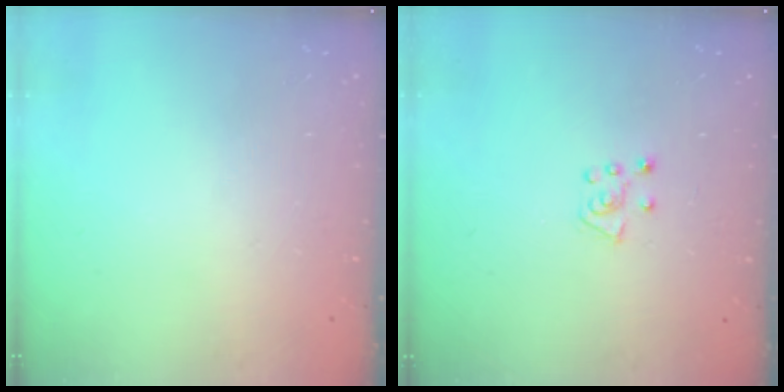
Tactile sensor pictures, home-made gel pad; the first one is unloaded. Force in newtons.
{"total": 5.3, "press": 5.3, "slide": 0.4}